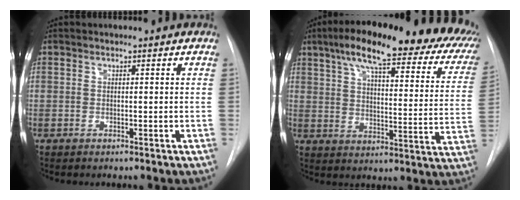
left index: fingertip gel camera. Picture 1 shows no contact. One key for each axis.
{"total": 28.6, "fx": 21.1, "fy": 6.6, "fz": 18.1, "tx": -0.238, "ty": 0.014, "tz": 0.256}